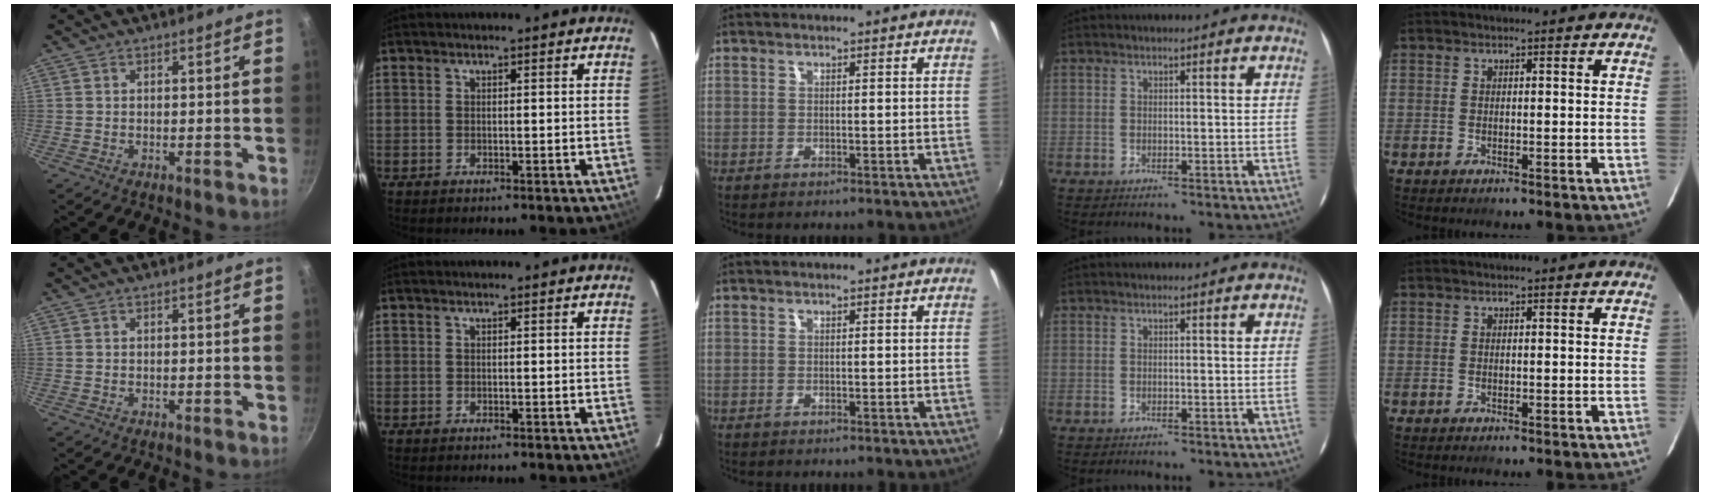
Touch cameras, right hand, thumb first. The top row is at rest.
{}